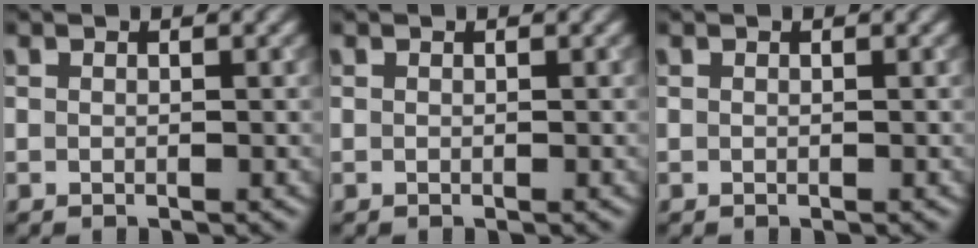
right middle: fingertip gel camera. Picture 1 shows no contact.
{"total": 0.0}
{"total": 0.0}